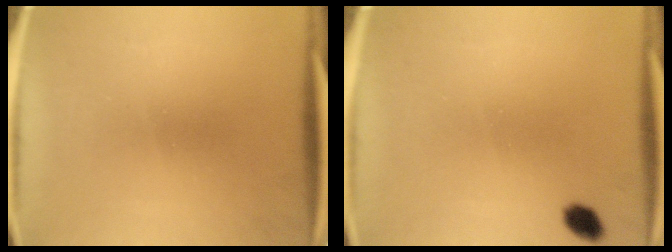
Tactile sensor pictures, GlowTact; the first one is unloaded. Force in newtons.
{"total": 2.5}